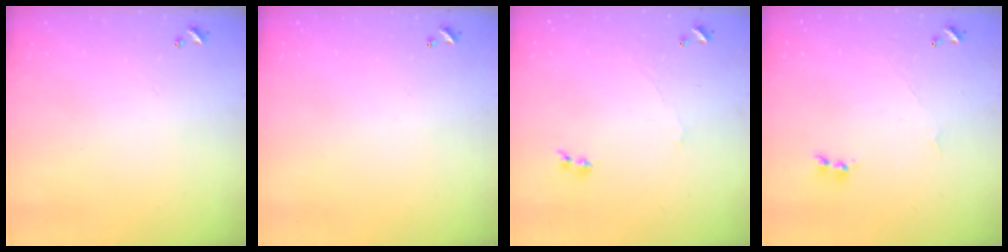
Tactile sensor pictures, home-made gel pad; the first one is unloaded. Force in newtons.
{"total": 0.0}
{"total": 0.7, "press": 0.1, "slide": 0.7}
{"total": 1.7, "press": 1.6, "slide": 0.6}